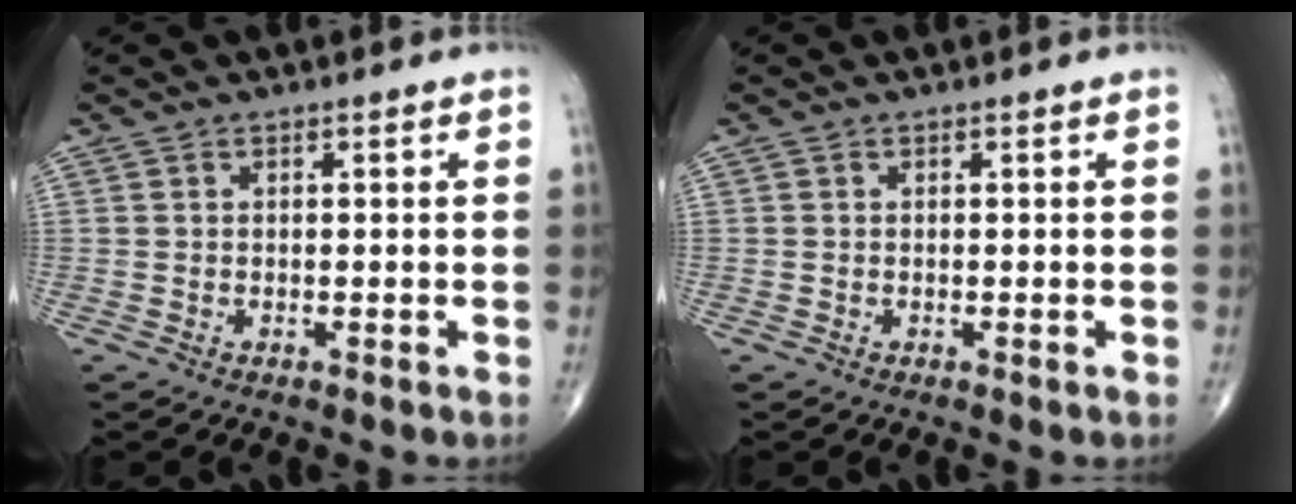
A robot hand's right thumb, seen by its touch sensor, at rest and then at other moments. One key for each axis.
{"total": 0.0}